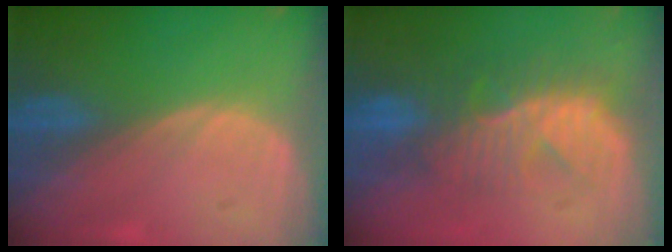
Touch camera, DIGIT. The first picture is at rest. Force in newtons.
{"total": 8.8, "press": 8.5, "slide": 2.2}